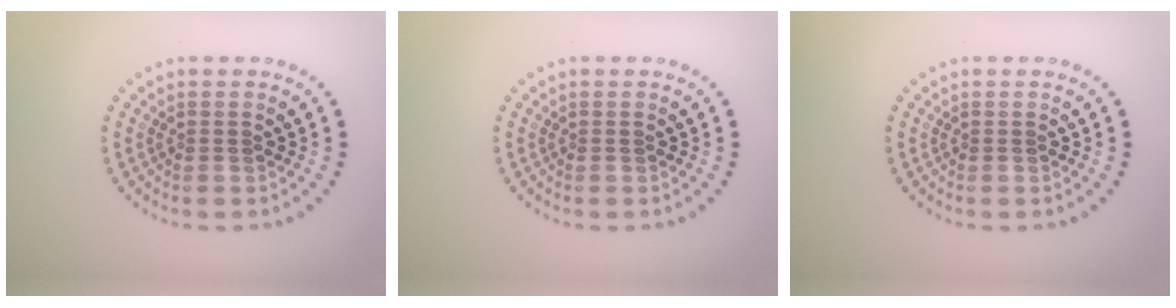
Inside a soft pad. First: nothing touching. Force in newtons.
{"total": 0.0}
{"total": 0.0}